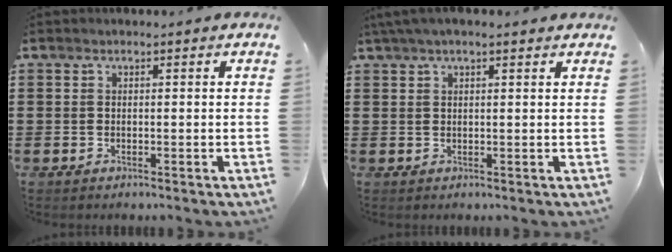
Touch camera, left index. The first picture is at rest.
{"total": 2.3, "force": [1.5, 0.3, 1.7], "torque": [-0.036, 0.003, 0.028]}